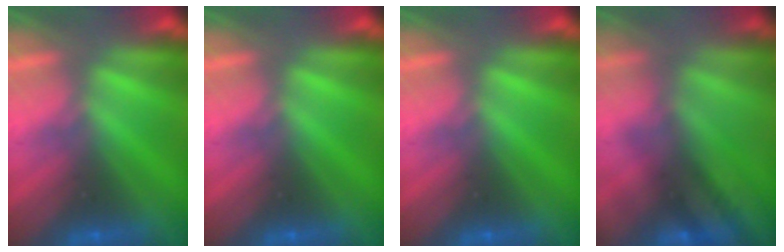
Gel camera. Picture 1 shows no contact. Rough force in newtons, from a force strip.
{"total": 0.0}
{"total": 0.0}
{"total": 2.4}